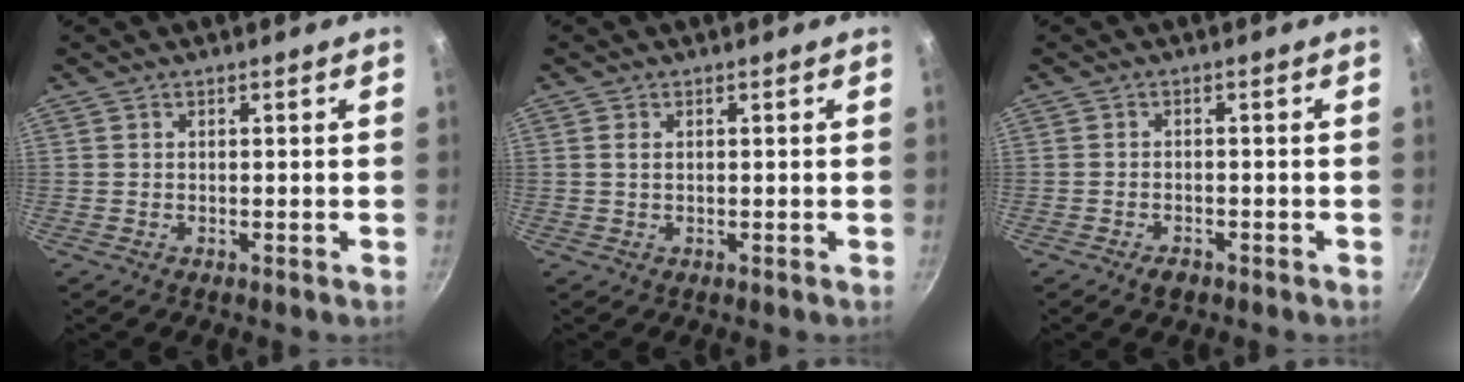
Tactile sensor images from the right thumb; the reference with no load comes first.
{"total": 1.2, "force": [0.3, 0.7, 0.9], "torque": [-0.017, 0.002, 0.004]}
{"total": 2.4, "force": [-1.6, 1.3, 1.2], "torque": [-0.021, 0.015, -0.024]}